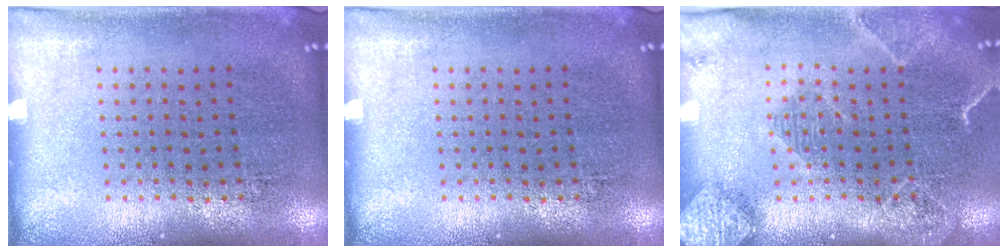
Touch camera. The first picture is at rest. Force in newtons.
{"total": 0.0}
{"total": 2.2, "press": 2.1, "slide": 0.8}